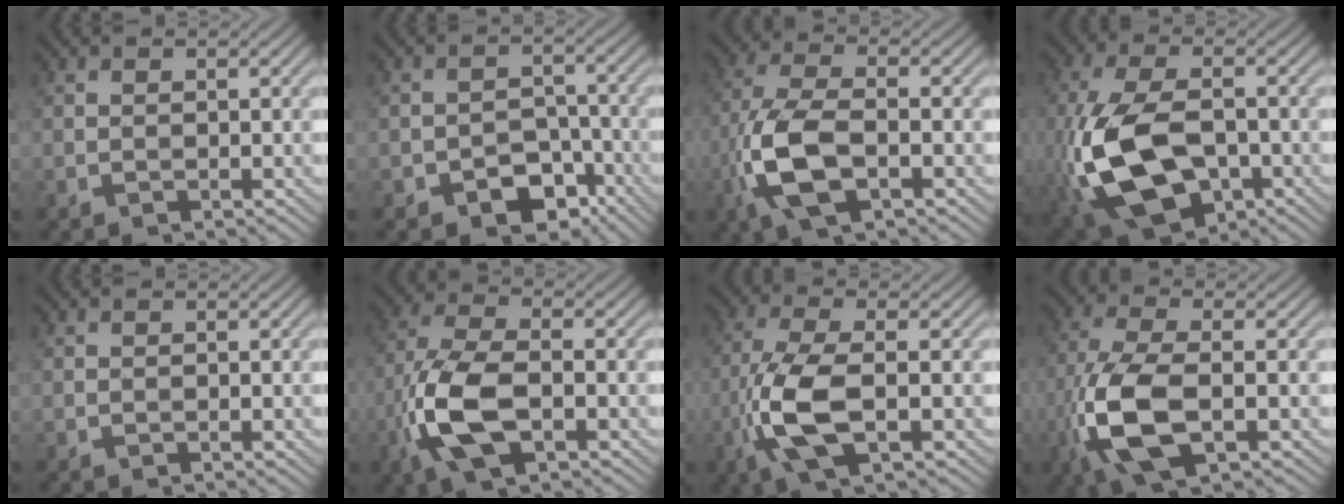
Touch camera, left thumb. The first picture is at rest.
{"total": 5.6, "force": [-3.9, 3.2, 2.4], "torque": [-0.028, 0.003, -0.068]}
{"total": 8.9, "force": [-3.1, 3.5, 7.5], "torque": [-0.176, 0.002, -0.070]}
{"total": 14.8, "force": [-4.4, 8.0, 11.6], "torque": [-0.281, -0.019, -0.078]}
{"total": 0.0}
{"total": 9.3, "force": [-3.2, 3.9, 7.8], "torque": [-0.177, 0.003, -0.073]}
{"total": 7.9, "force": [-2.2, 2.4, 7.2], "torque": [-0.164, 0.009, -0.051]}
{"total": 10.1, "force": [-3.2, 3.9, 8.8], "torque": [-0.204, -0.002, -0.070]}